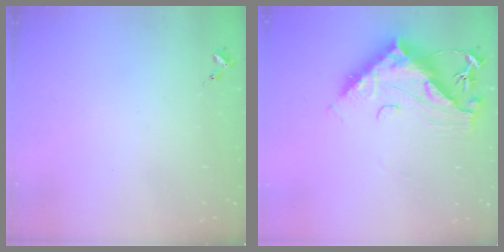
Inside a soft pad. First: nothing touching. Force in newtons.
{"total": 14.6, "press": 14.5, "slide": 1.5}